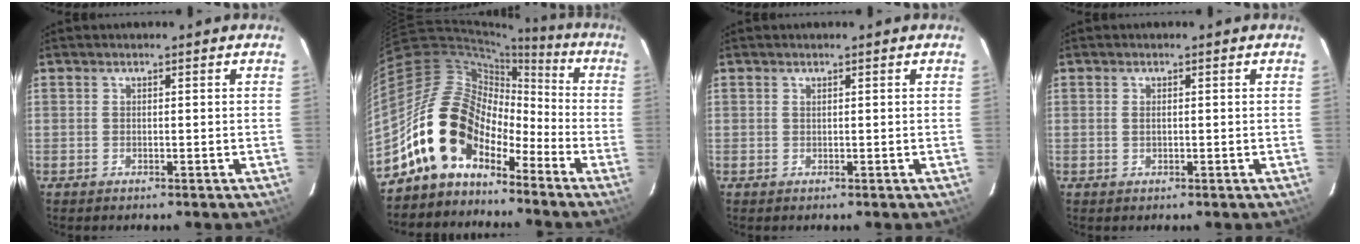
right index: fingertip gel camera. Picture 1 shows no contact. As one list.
[{"total": 14.6, "force": [-9.4, 9.2, 6.5], "torque": [-0.119, 0.026, -0.174]}, {"total": 0.0}, {"total": 0.8, "force": [0.2, 0.4, 0.7], "torque": [-0.013, 0.000, 0.004]}]